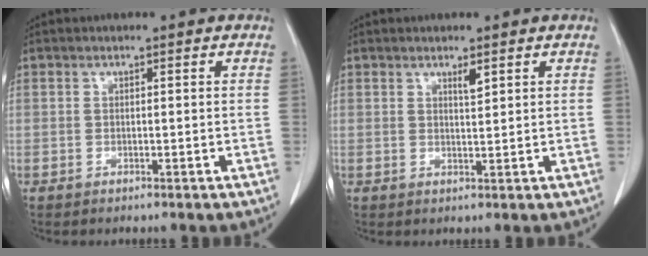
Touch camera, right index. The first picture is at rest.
{"total": 1.5, "force": [1.0, 0.2, 1.1], "torque": [-0.023, -0.005, 0.018]}